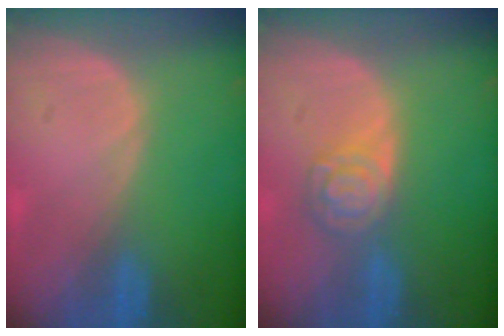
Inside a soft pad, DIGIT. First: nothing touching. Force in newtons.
{"total": 5.3, "press": 4.6, "slide": 2.6}